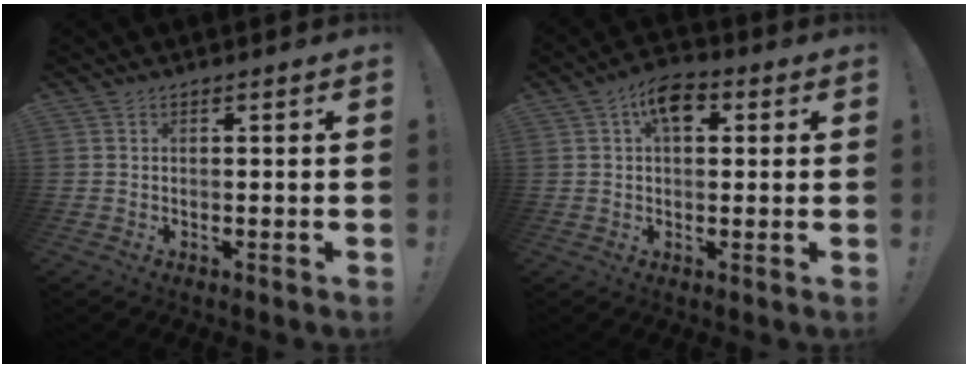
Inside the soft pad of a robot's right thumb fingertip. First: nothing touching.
{"total": 7.9, "force": [3.0, 4.5, 5.8], "torque": [-0.083, -0.003, 0.052]}